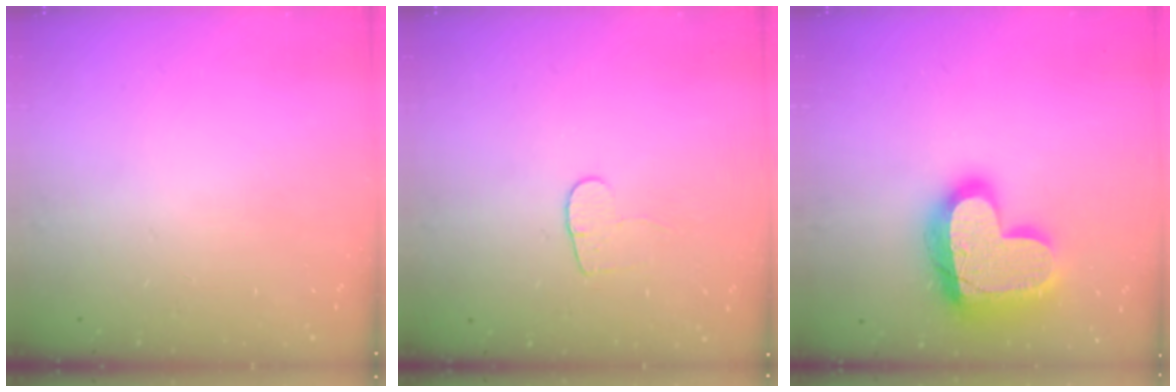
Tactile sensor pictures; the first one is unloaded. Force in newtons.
{"total": 4.5, "press": 4.4, "slide": 0.5}
{"total": 22.4, "press": 22.4, "slide": 1.4}